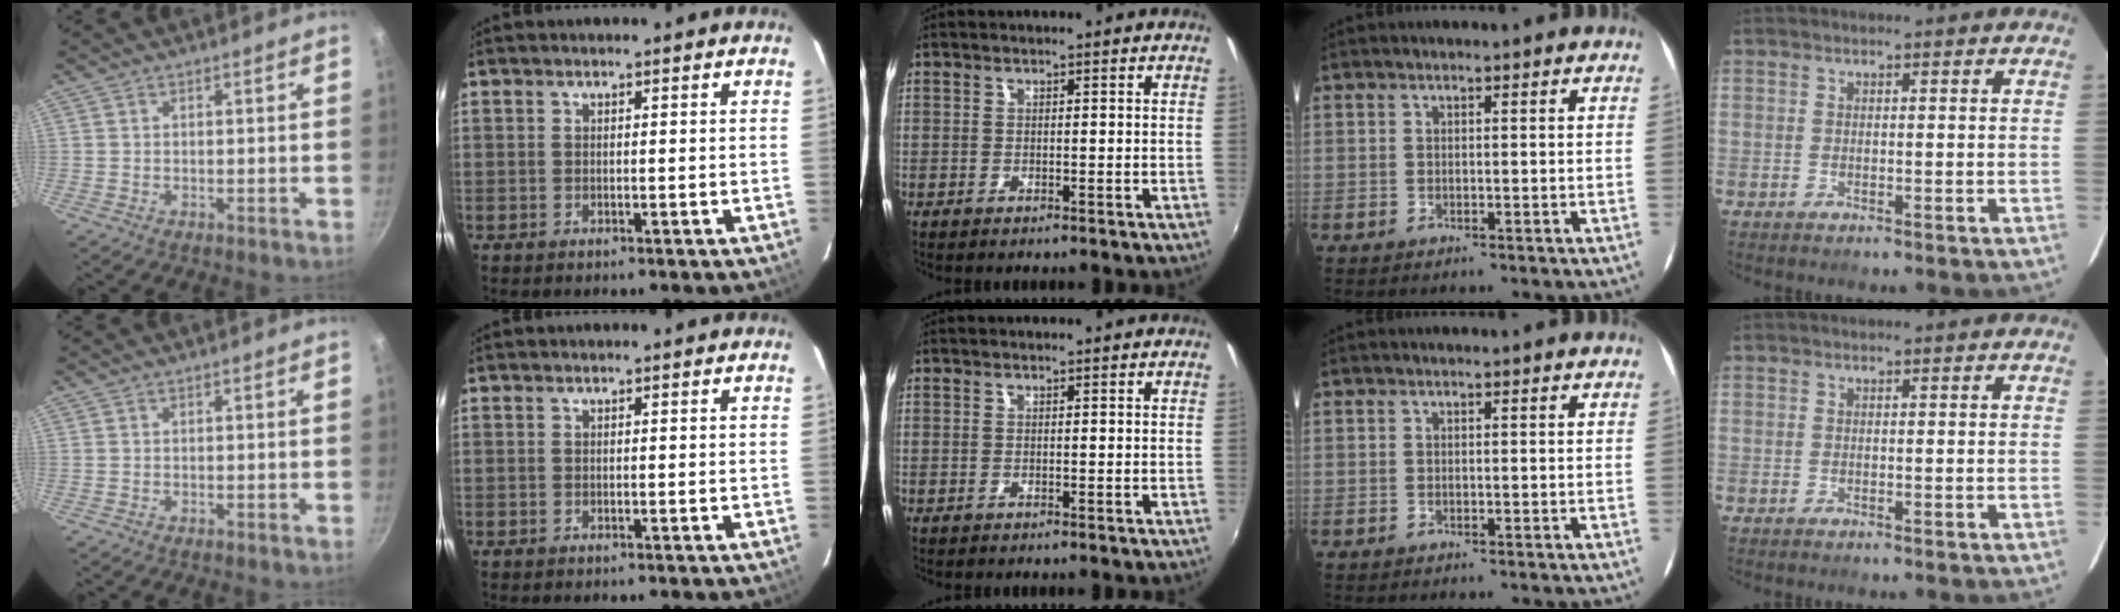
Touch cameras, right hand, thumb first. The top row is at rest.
{}